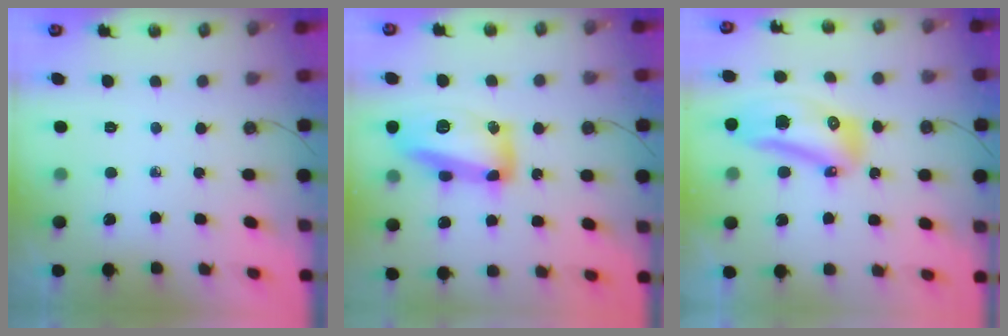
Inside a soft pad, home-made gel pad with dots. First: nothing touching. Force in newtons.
{"total": 16.4, "press": 16.3, "slide": 1.1}
{"total": 13.5, "press": 13.4, "slide": 2.3}